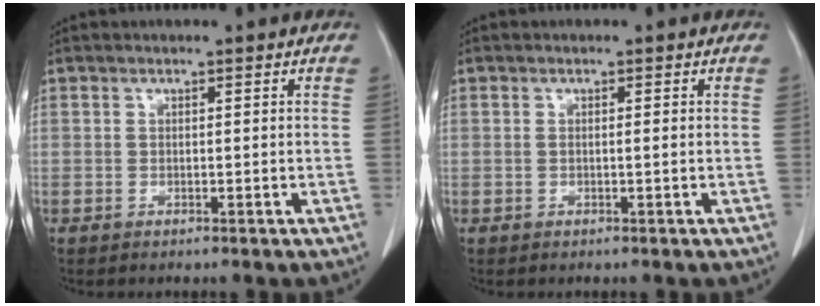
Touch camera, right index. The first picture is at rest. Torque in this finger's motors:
{"motor_torque": [0.04, -0.01, -0.03, -0.01]}